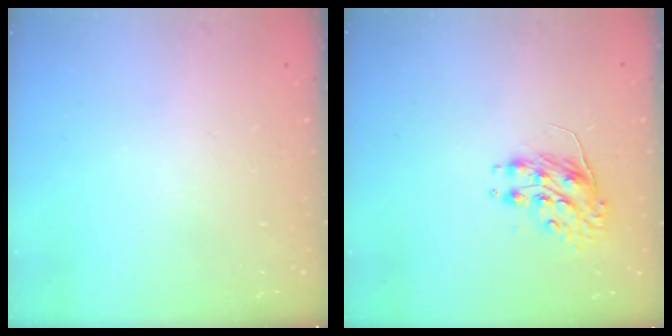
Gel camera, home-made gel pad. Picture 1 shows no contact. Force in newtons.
{"total": 8.0, "press": 8.0, "slide": 0.2}